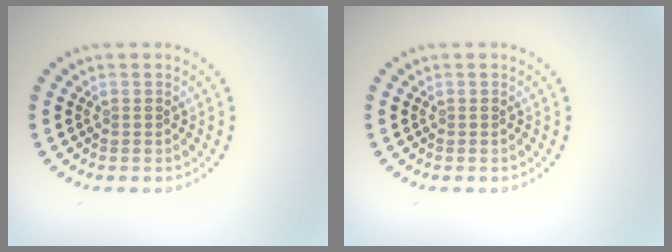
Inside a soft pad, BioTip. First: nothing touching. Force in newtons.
{"total": 0.0}